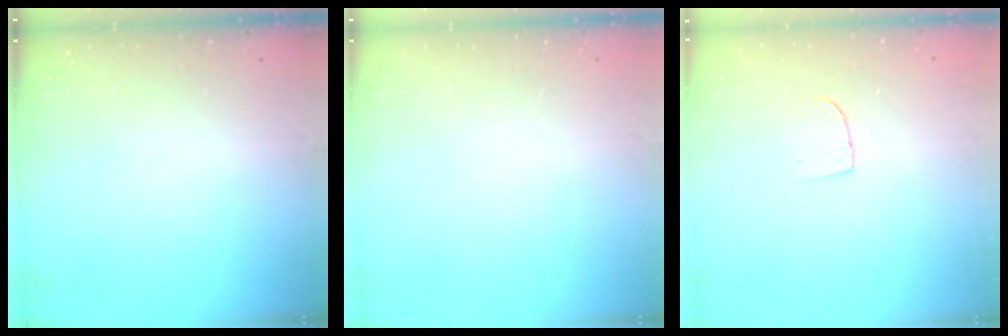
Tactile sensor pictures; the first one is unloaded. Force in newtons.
{"total": 0.0}
{"total": 5.6, "press": 5.6, "slide": 0.4}